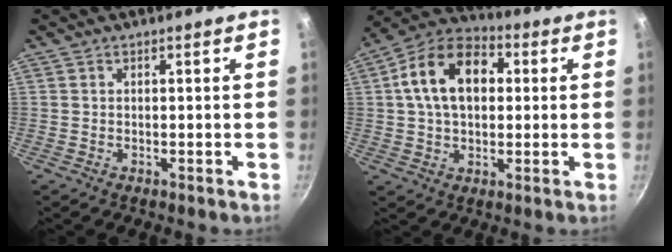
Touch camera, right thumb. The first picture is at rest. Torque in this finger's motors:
{"motor_torque": [0.47, 3.06, 1.34, 0.08, 0.43]}